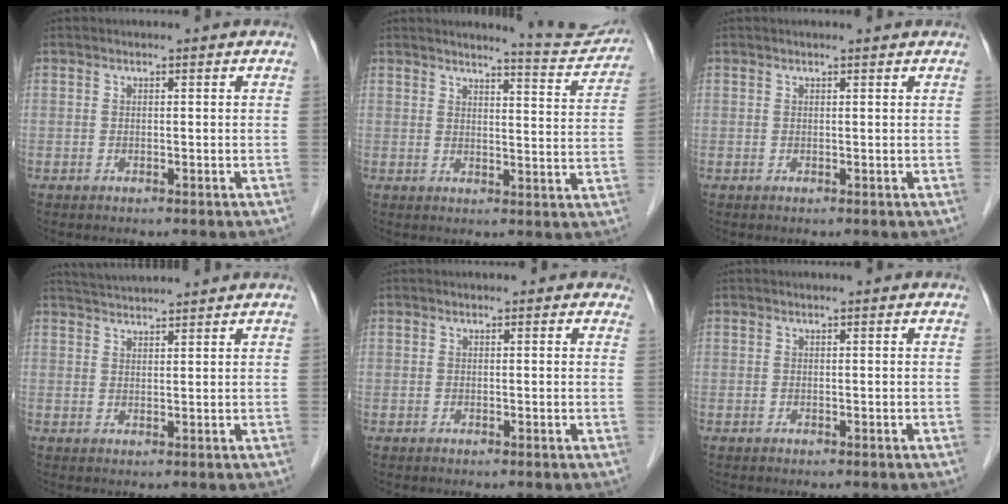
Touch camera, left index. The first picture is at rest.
{"total": 7.9, "force": [7.8, -0.1, 0.9], "torque": [-0.014, -0.030, 0.087]}
{"total": 1.3, "force": [1.2, 0.0, 0.4], "torque": [-0.011, 0.007, 0.015]}
{"total": 5.8, "force": [5.5, -0.6, 1.6], "torque": [-0.030, 0.030, 0.089]}
{"total": 1.2, "force": [0.9, 0.6, 0.5], "torque": [0.003, -0.001, 0.001]}
{"total": 0.0}